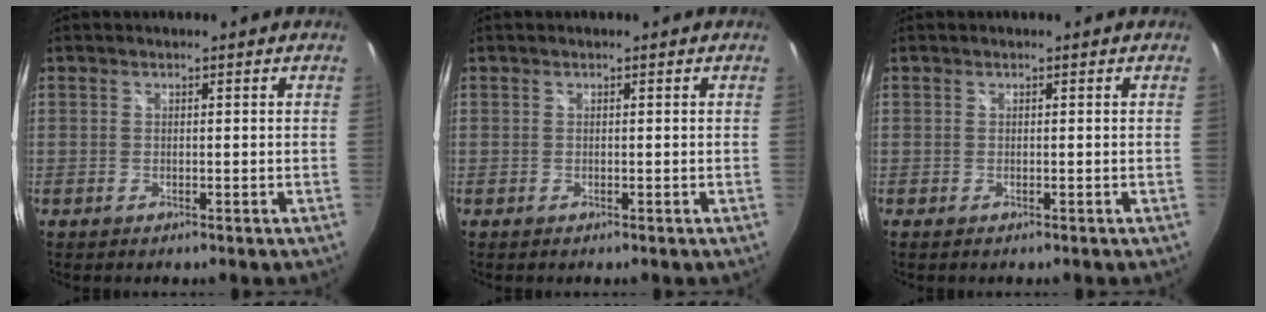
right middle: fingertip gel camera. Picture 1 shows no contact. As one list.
[{"total": 0.0}, {"total": 0.0}]